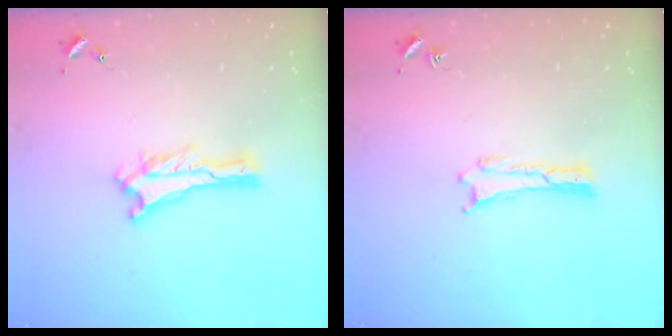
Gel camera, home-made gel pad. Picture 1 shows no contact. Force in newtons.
{"total": 0.0}